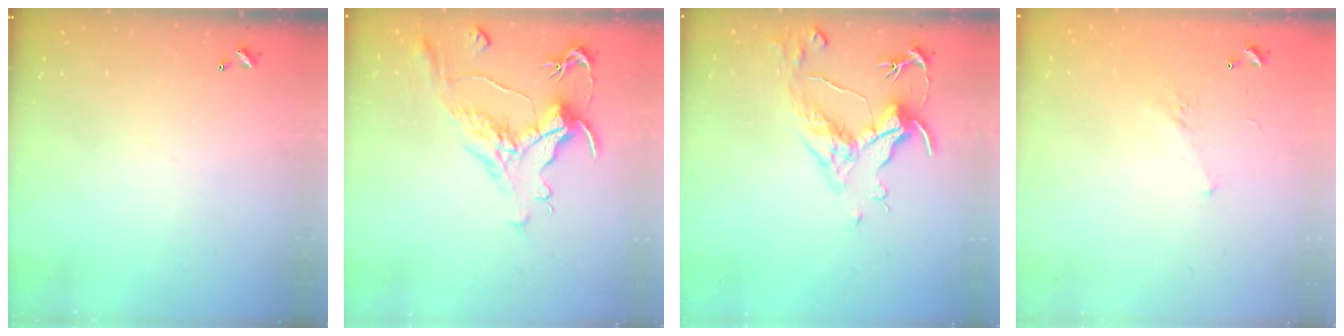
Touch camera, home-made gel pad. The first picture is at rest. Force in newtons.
{"total": 1.1, "press": 0.0, "slide": 1.1}
{"total": 4.6, "press": 4.5, "slide": 1.0}
{"total": 2.8, "press": 2.6, "slide": 1.1}